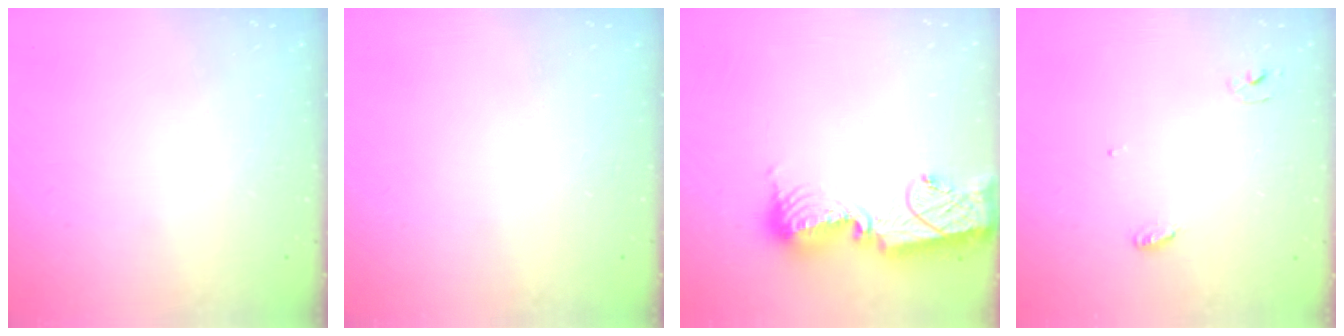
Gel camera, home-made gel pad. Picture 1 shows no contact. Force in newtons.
{"total": 0.0}
{"total": 14.1, "press": 14.0, "slide": 1.5}
{"total": 3.4, "press": 3.4, "slide": 0.3}